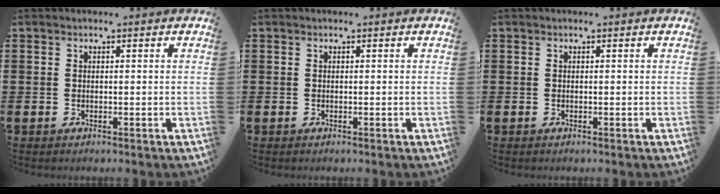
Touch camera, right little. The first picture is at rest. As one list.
[{"total": 0.0}, {"total": 0.0}]